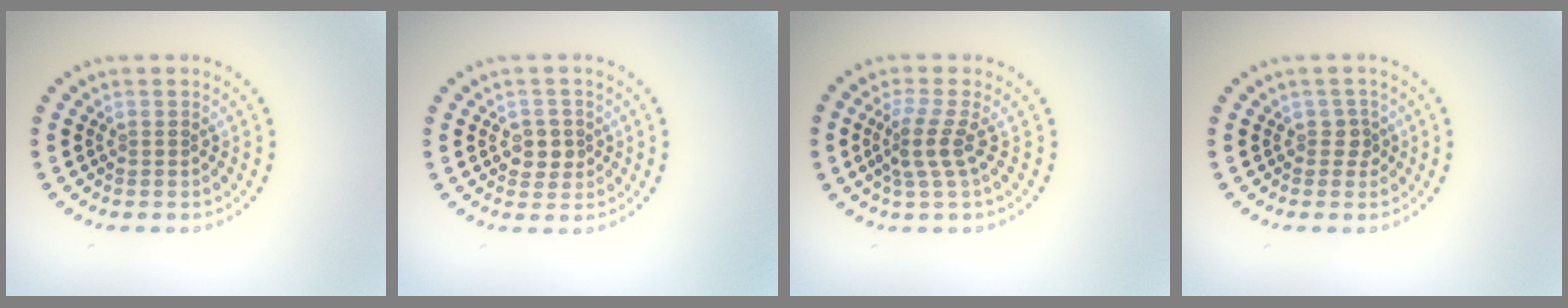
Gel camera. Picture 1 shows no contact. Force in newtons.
{"total": 2.0, "press": 1.9, "slide": 0.6}
{"total": 2.7, "press": 1.9, "slide": 1.9}
{"total": 1.2, "press": 1.0, "slide": 0.7}